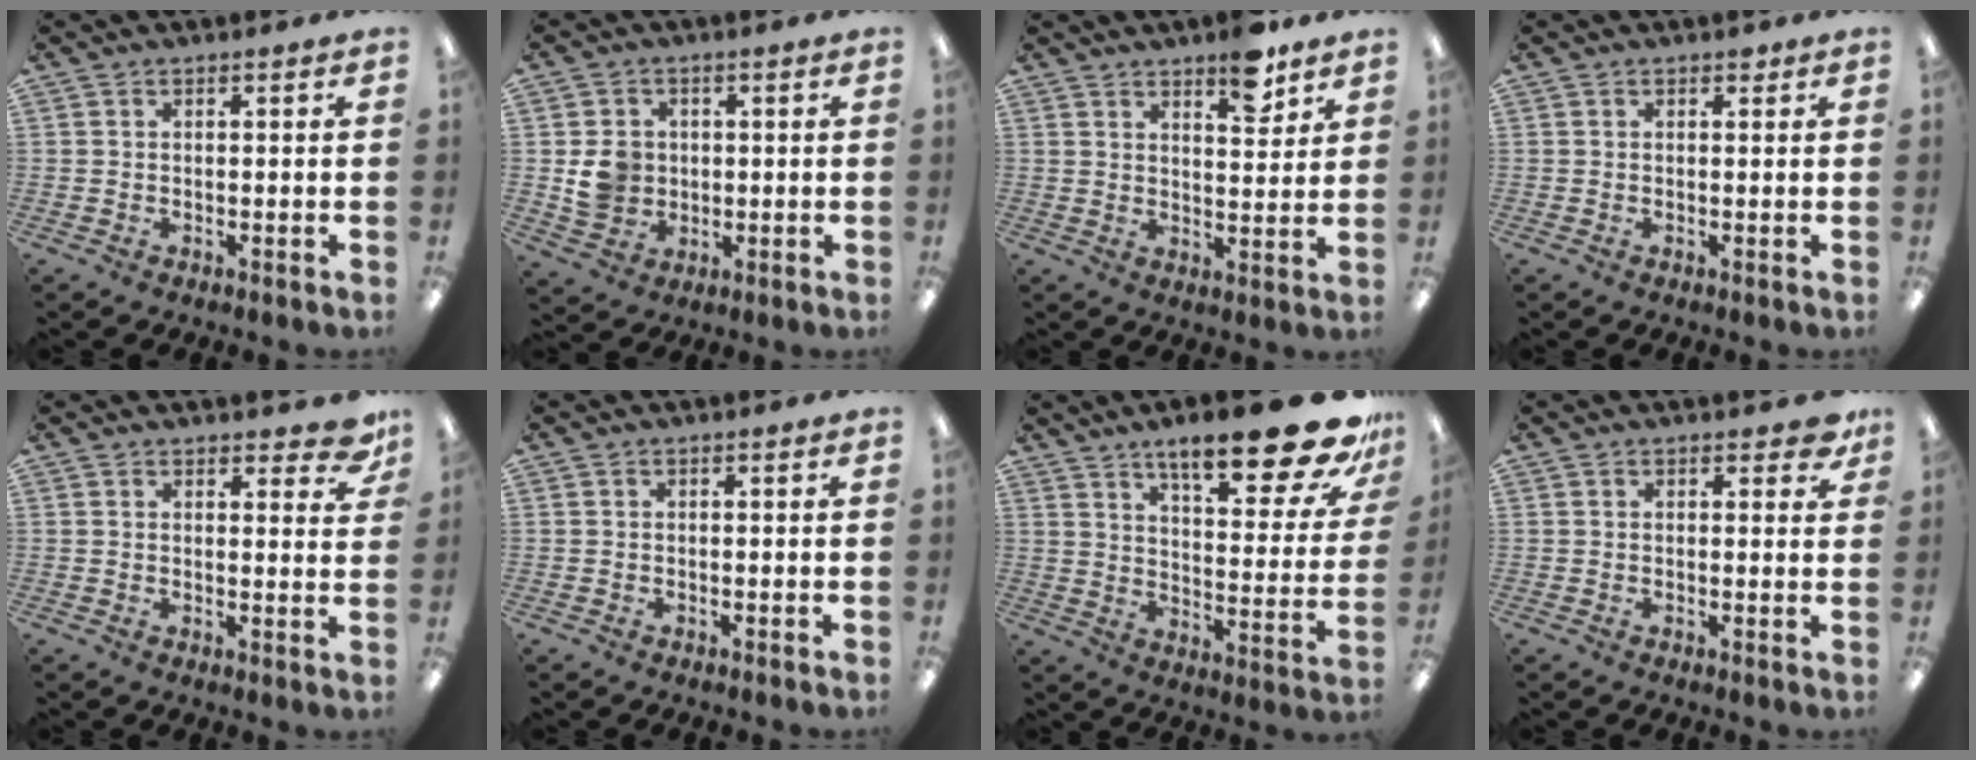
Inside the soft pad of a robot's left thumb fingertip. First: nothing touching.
{"total": 6.5, "force": [0.5, 6.1, 2.3], "torque": [-0.023, 0.005, 0.011]}
{"total": 8.5, "force": [6.1, 3.1, 5.0], "torque": [-0.049, -0.039, 0.098]}
{"total": 0.9, "force": [0.7, 0.4, 0.4], "torque": [0.000, -0.002, 0.010]}
{"total": 5.1, "force": [4.0, 1.9, 2.5], "torque": [-0.018, -0.024, 0.066]}
{"total": 0.0}
{"total": 23.0, "force": [15.8, 6.3, 15.4], "torque": [-0.218, -0.107, 0.254]}
{"total": 3.1, "force": [2.1, 1.4, 1.8], "torque": [-0.015, -0.004, 0.033]}